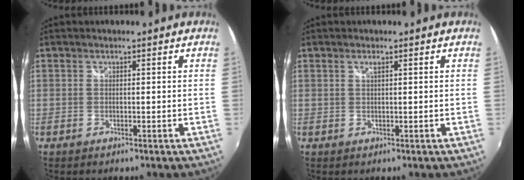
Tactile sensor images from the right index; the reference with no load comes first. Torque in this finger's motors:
{"motor_torque": [0.16, 0.03, 0.08, 0.03]}